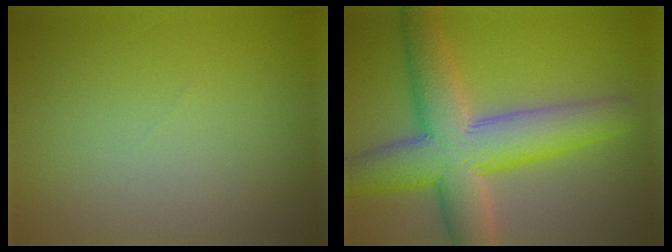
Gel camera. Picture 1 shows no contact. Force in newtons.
{"total": 9.9, "press": 9.9, "slide": 0.4}